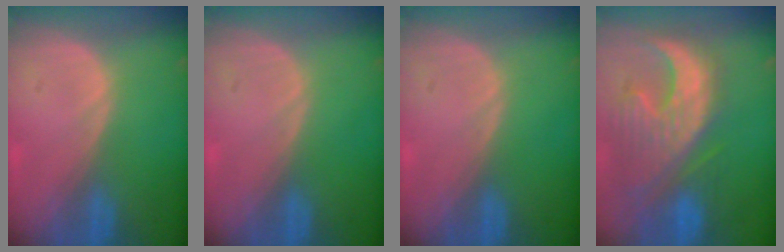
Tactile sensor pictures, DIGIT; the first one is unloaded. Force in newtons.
{"total": 0.0}
{"total": 0.0}
{"total": 12.8, "press": 11.2, "slide": 6.3}